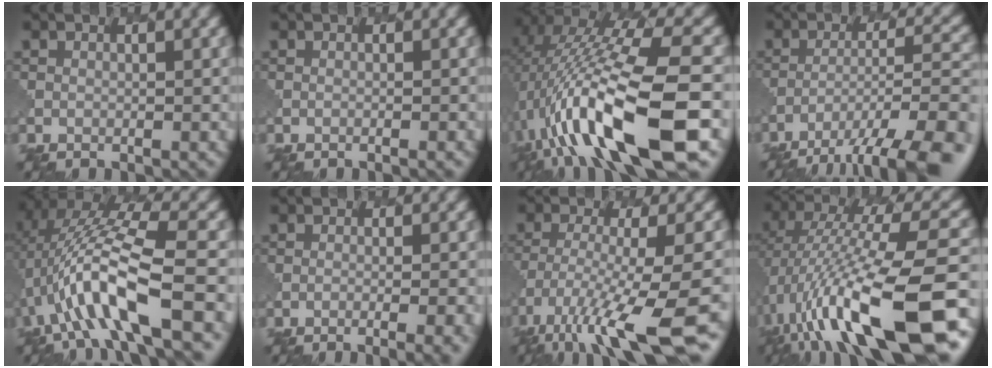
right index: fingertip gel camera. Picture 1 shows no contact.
{"total": 0.6, "force": [-0.3, 0.2, 0.5], "torque": [-0.001, -0.001, -0.010]}
{"total": 13.9, "force": [-3.1, 3.6, 13.0], "torque": [-0.251, 0.012, -0.032]}
{"total": 13.1, "force": [-9.6, 3.5, 8.3], "torque": [-0.147, -0.017, -0.124]}
{"total": 9.5, "force": [-1.8, 2.7, 8.9], "torque": [-0.175, 0.021, -0.032]}
{"total": 4.3, "force": [-2.0, 1.3, 3.5], "torque": [-0.027, 0.010, -0.027]}
{"total": 11.4, "force": [-6.9, 2.0, 8.8], "torque": [-0.157, -0.016, -0.114]}
{"total": 15.0, "force": [-3.6, 4.6, 13.8], "torque": [-0.247, 0.028, -0.052]}